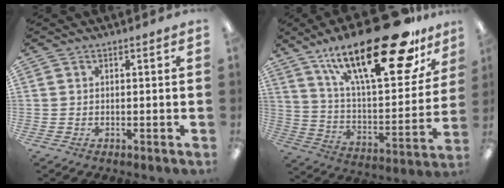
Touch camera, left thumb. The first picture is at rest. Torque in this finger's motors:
{"motor_torque": [0.56, 0.68, 1.79, -0.98, 0.55]}